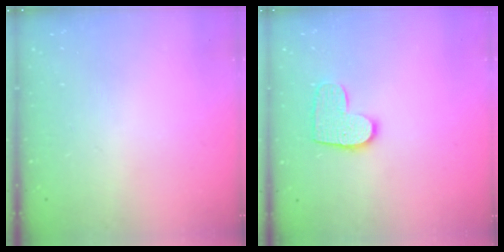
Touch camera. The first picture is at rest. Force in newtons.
{"total": 9.9, "press": 9.9, "slide": 0.4}